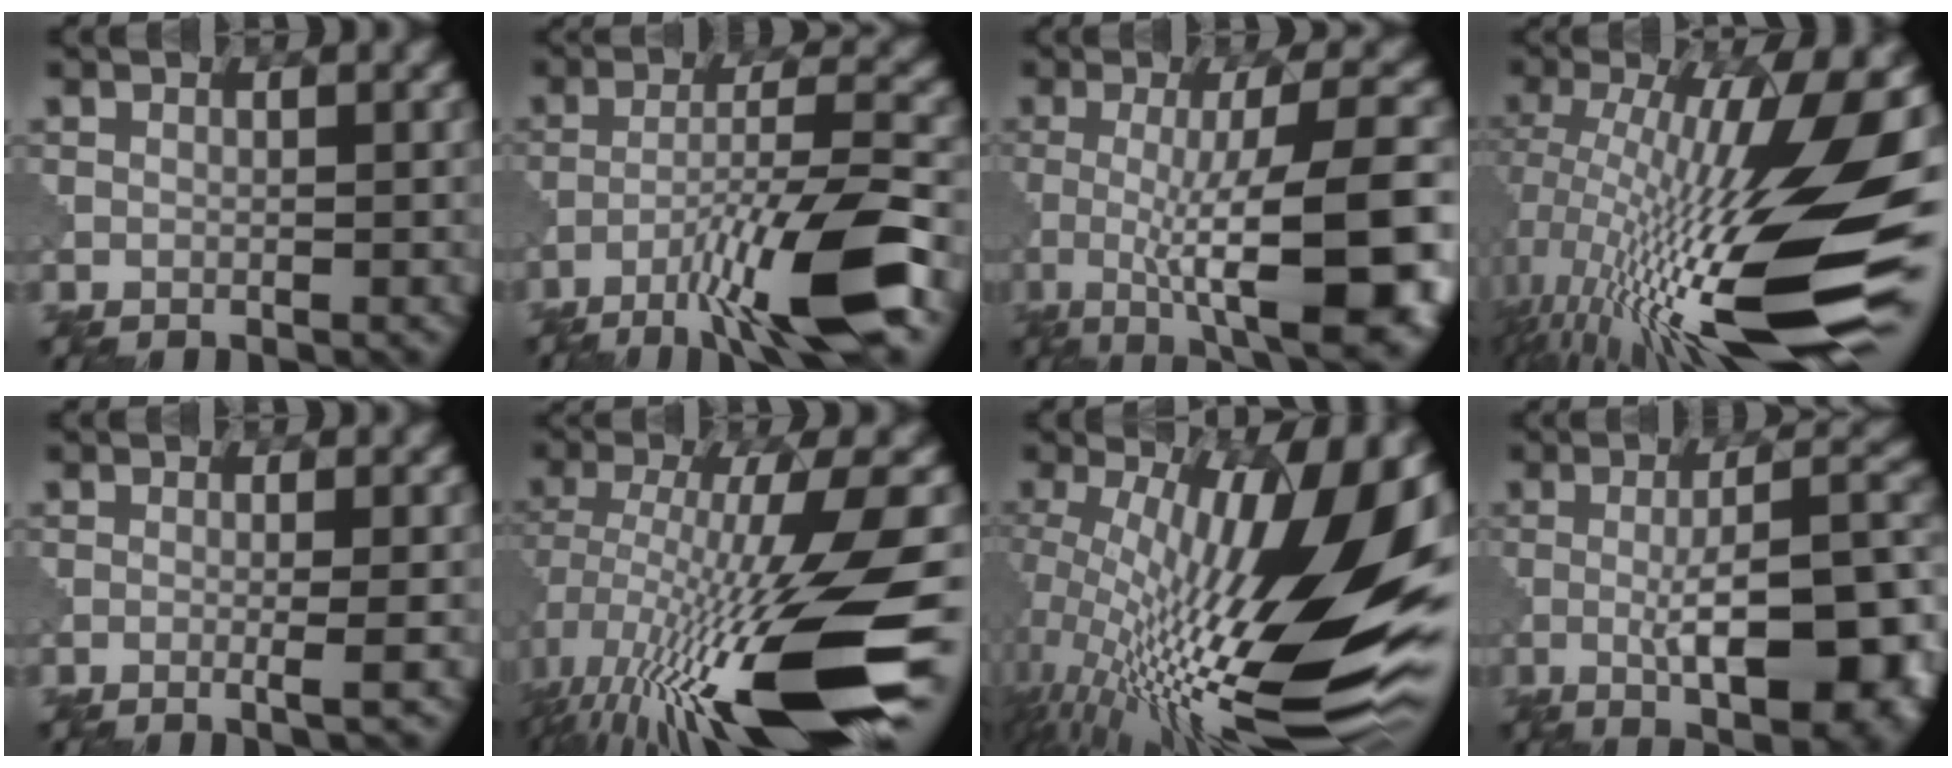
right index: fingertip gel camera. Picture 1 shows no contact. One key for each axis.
{"total": 10.1, "fx": -6.1, "fy": 1.0, "fz": 8.0, "tx": -0.134, "ty": 0.010, "tz": -0.106}
{"total": 12.8, "fx": -3.1, "fy": 3.1, "fz": 12.0, "tx": -0.158, "ty": 0.003, "tz": -0.048}
{"total": 17.5, "fx": -3.2, "fy": 3.9, "fz": 16.7, "tx": -0.290, "ty": 0.010, "tz": -0.054}
{"total": 2.0, "fx": -0.4, "fy": 0.4, "fz": 1.9, "tx": -0.027, "ty": 0.000, "tz": -0.013}
{"total": 16.0, "fx": -5.7, "fy": 3.5, "fz": 14.6, "tx": -0.279, "ty": -0.019, "tz": -0.081}
{"total": 19.3, "fx": 0.7, "fy": 5.5, "fz": 18.5, "tx": -0.290, "ty": -0.014, "tz": 0.017}
{"total": 11.8, "fx": -2.4, "fy": 3.5, "fz": 11.0, "tx": -0.157, "ty": -0.003, "tz": -0.039}